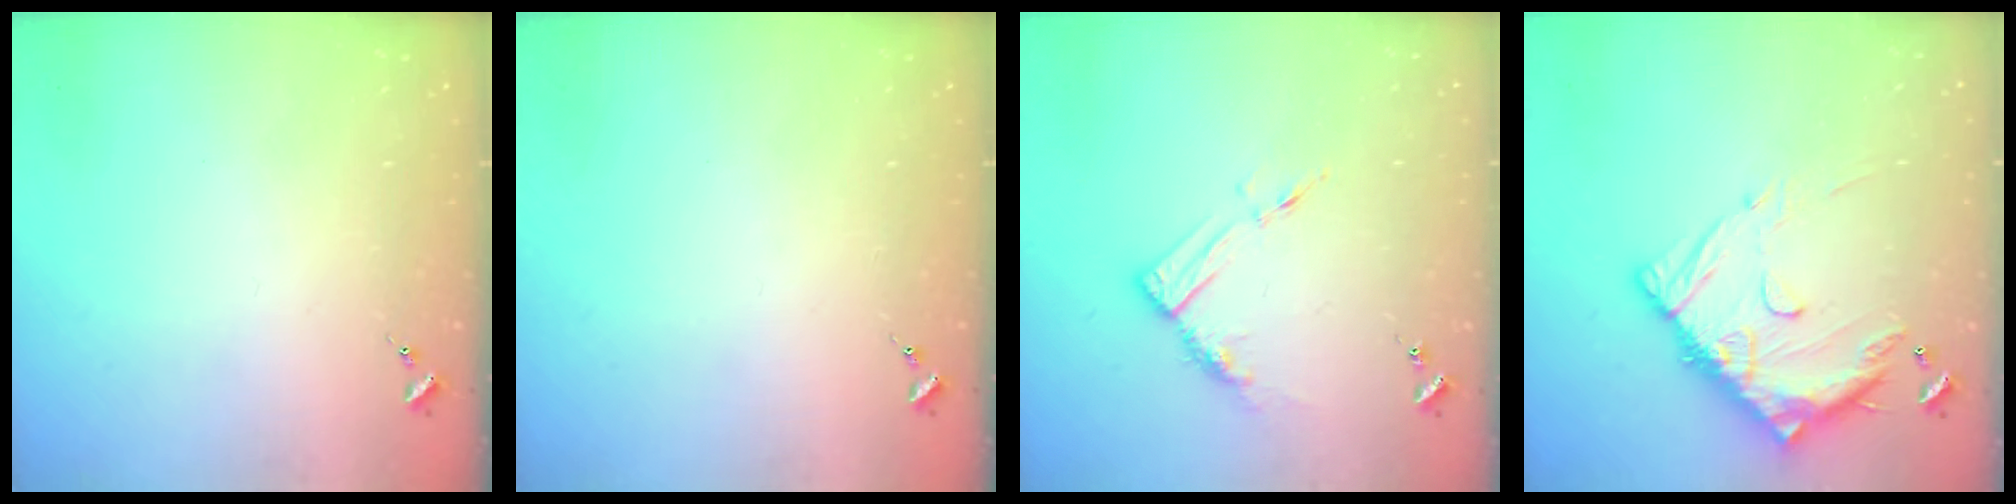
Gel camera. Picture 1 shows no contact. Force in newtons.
{"total": 0.0}
{"total": 8.8, "press": 8.8, "slide": 0.6}
{"total": 16.1, "press": 16.0, "slide": 1.3}